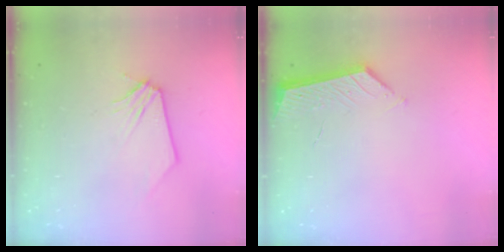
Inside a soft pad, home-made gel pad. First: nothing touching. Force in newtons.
{"total": 5.1, "press": 5.1, "slide": 0.1}